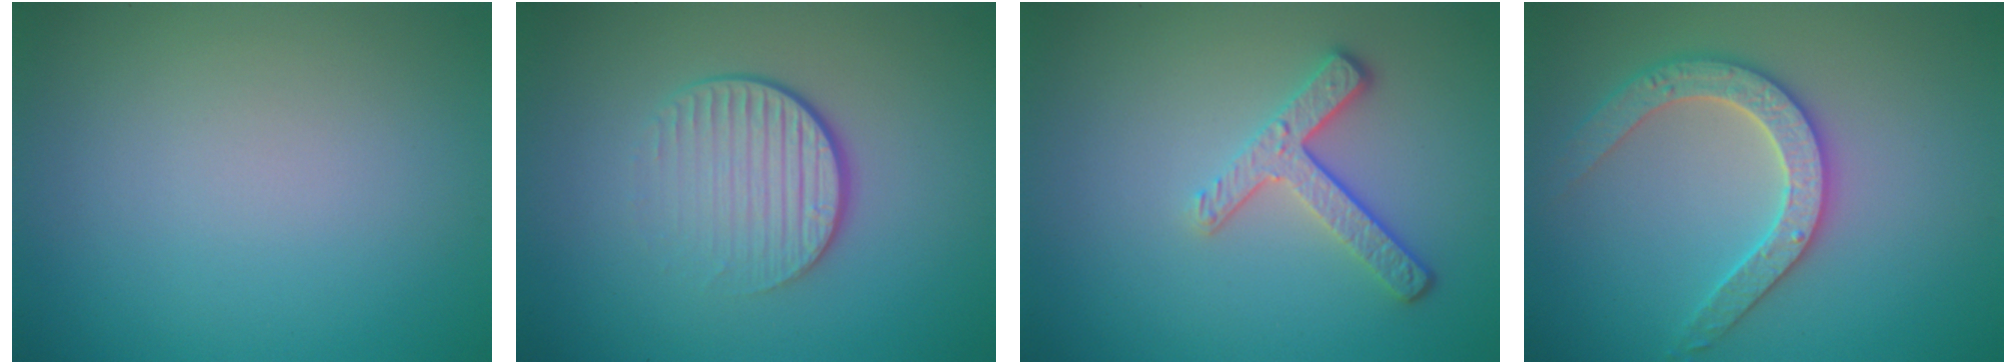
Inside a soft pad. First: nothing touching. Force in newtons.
{"total": 4.3, "press": 2.6, "slide": 3.4}
{"total": 3.4, "press": 2.7, "slide": 2.1}
{"total": 3.5, "press": 3.4, "slide": 0.5}